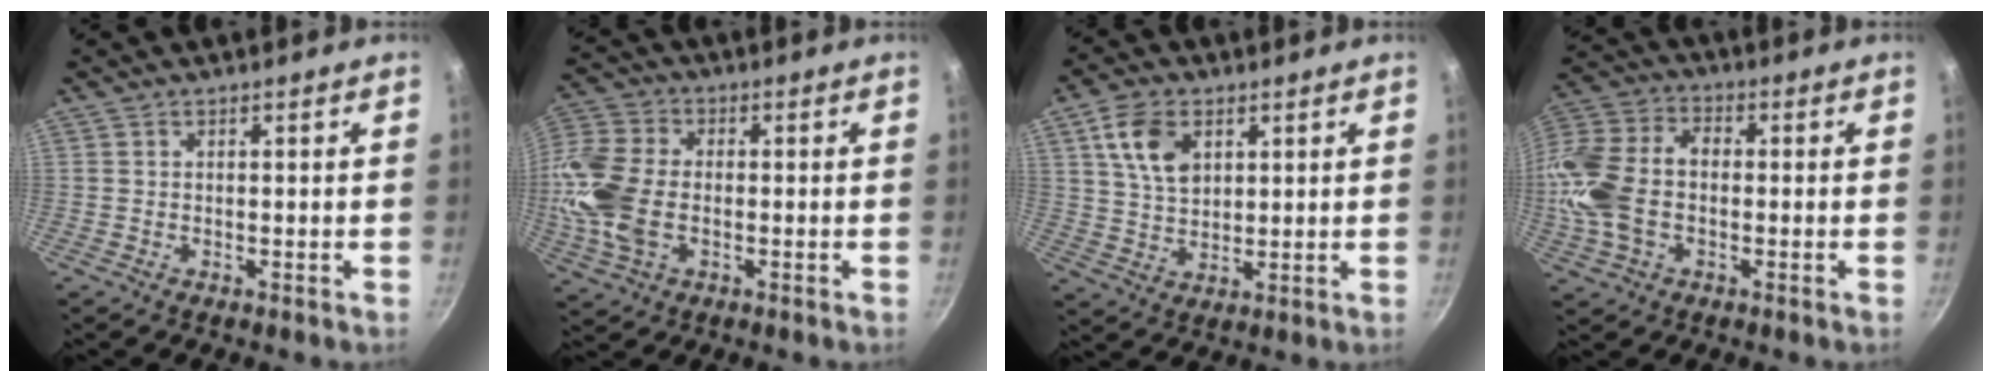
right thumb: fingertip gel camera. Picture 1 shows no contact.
{"total": 15.1, "force": [-2.0, 10.1, 11.1], "torque": [-0.230, 0.018, -0.050]}
{"total": 9.1, "force": [3.4, 5.9, 5.9], "torque": [-0.096, -0.010, 0.067]}
{"total": 16.3, "force": [-2.0, 11.0, 11.9], "torque": [-0.239, 0.029, -0.052]}